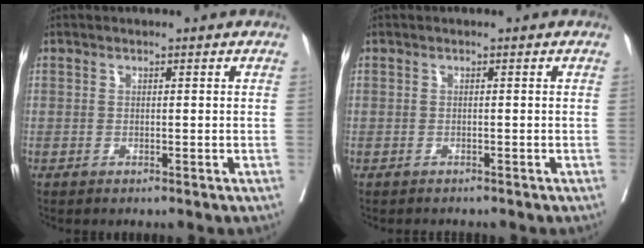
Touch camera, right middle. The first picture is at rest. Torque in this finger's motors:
{"motor_torque": [0.23, -0.20, -0.02, -0.02]}